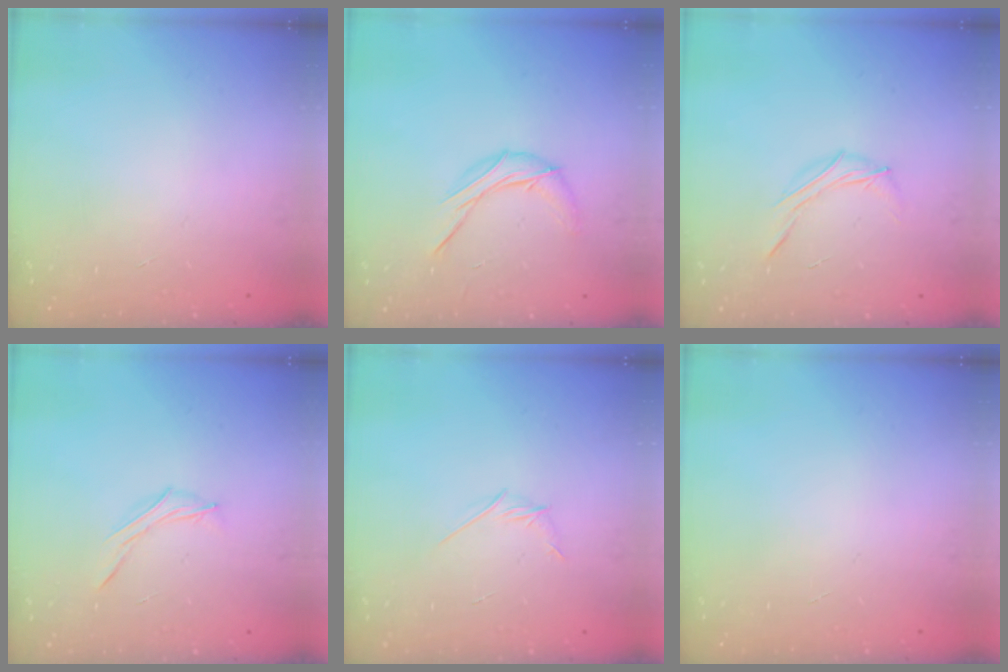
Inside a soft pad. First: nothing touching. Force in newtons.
{"total": 7.9, "press": 7.9, "slide": 0.4}
{"total": 5.5, "press": 5.4, "slide": 1.3}
{"total": 4.9, "press": 4.7, "slide": 1.4}
{"total": 2.9, "press": 2.8, "slide": 0.8}
{"total": 0.0}